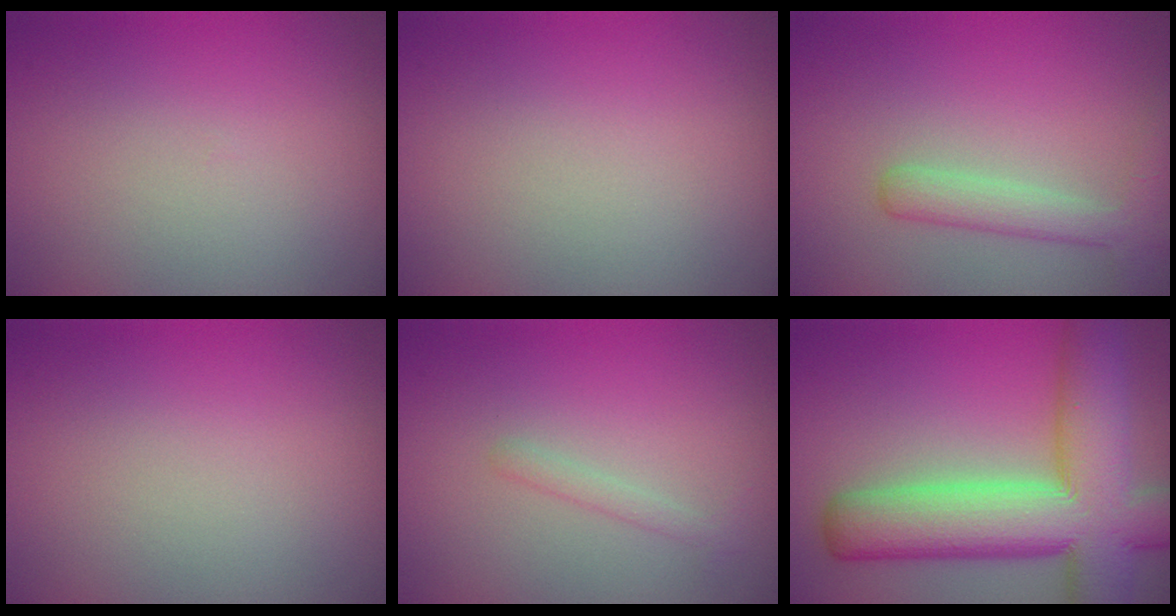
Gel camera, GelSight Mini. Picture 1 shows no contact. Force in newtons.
{"total": 0.0}
{"total": 2.8, "press": 2.8, "slide": 0.1}
{"total": 0.0}
{"total": 1.1, "press": 1.1, "slide": 0.0}
{"total": 12.1, "press": 12.1, "slide": 0.6}